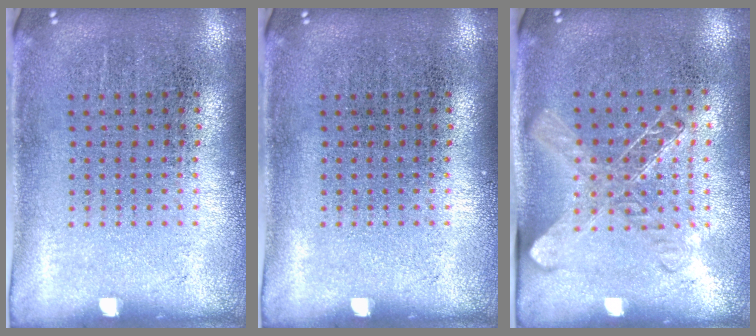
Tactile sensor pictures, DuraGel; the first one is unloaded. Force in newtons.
{"total": 0.0}
{"total": 1.4, "press": 1.3, "slide": 0.6}